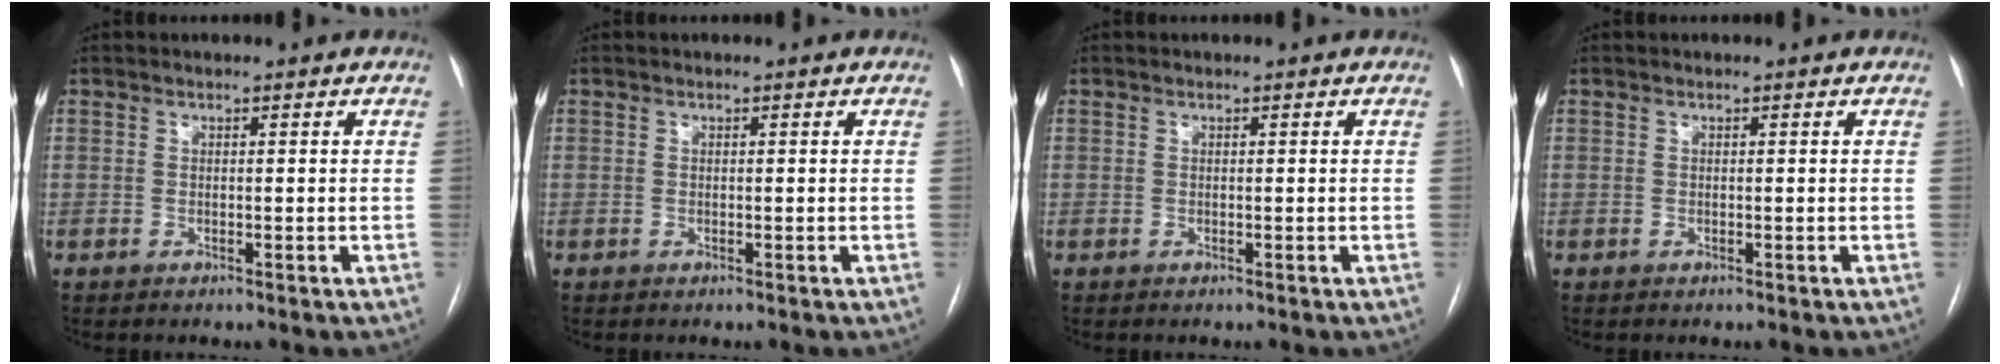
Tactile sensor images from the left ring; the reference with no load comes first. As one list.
[{"total": 0.0}, {"total": 0.0}, {"total": 0.0}]